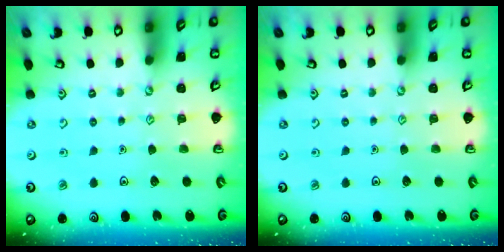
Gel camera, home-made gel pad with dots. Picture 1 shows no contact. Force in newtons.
{"total": 0.0}